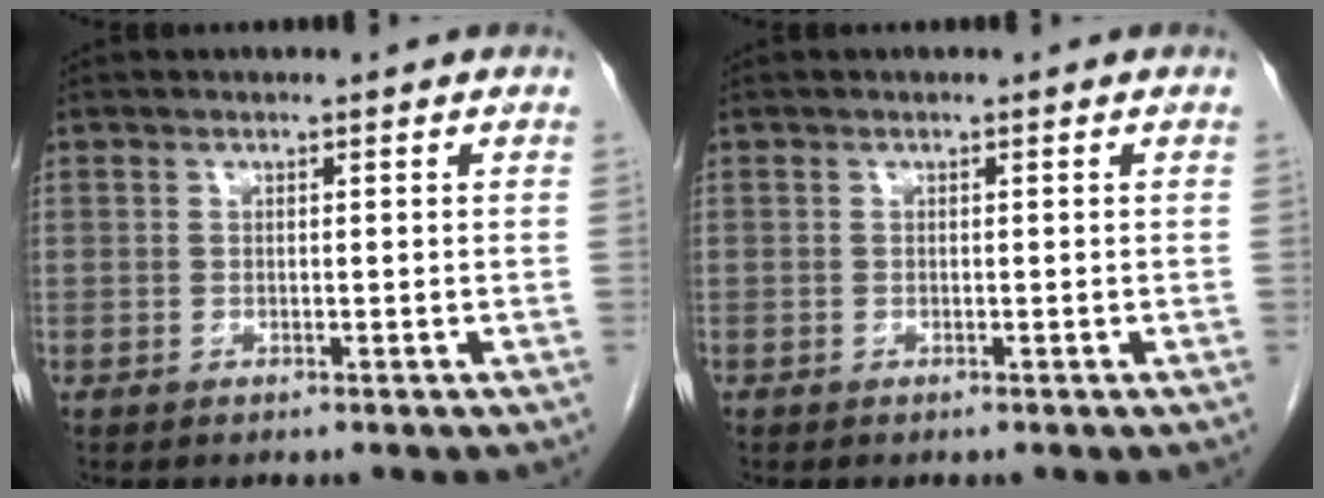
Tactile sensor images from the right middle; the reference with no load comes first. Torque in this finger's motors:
{"motor_torque": [0.86, -0.58, 0.22, 0.02]}